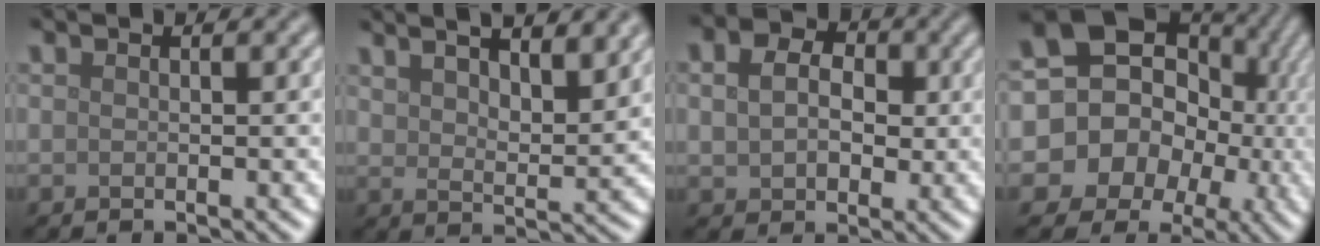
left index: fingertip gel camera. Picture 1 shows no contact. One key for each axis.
{"total": 10.0, "fx": 6.2, "fy": 3.8, "fz": 6.9, "tx": -0.084, "ty": 0.020, "tz": 0.072}
{"total": 6.0, "fx": 1.3, "fy": 4.6, "fz": 3.6, "tx": -0.068, "ty": 0.016, "tz": 0.000}
{"total": 18.2, "fx": 1.2, "fy": 16.8, "fz": 6.9, "tx": -0.166, "ty": 0.028, "tz": -0.004}